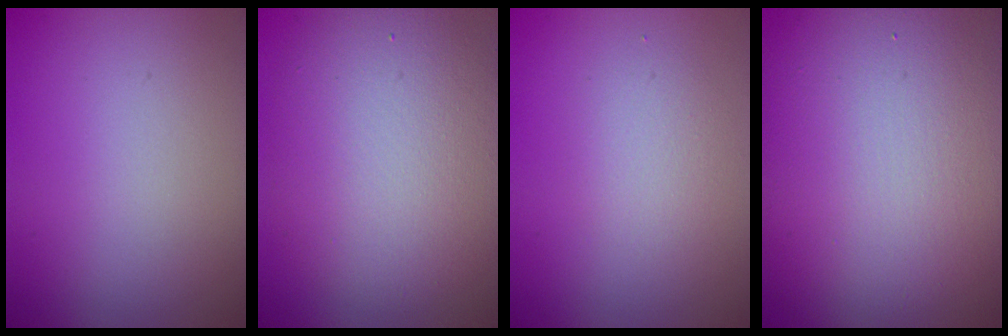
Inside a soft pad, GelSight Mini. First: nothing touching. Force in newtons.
{"total": 8.3, "press": 8.3, "slide": 0.4}
{"total": 1.8, "press": 1.8, "slide": 0.0}
{"total": 17.3, "press": 17.3, "slide": 1.2}